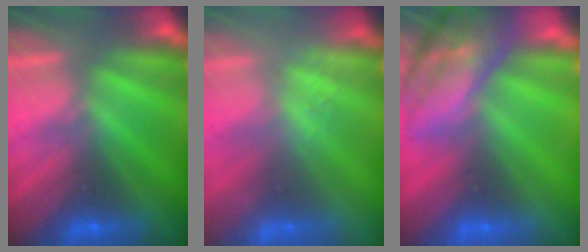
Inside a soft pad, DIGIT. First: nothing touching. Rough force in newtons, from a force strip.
{"total": 2.0}
{"total": 7.4}